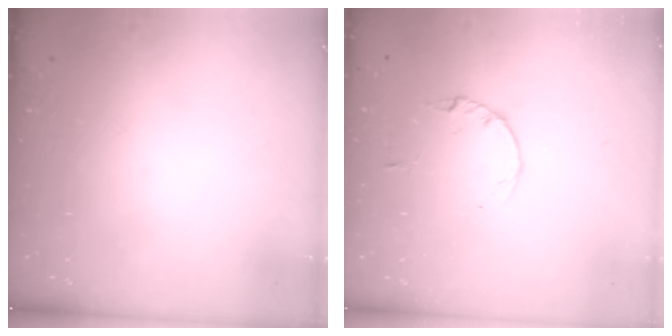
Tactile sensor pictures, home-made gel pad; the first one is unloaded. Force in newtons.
{"total": 2.2, "press": 2.1, "slide": 0.3}